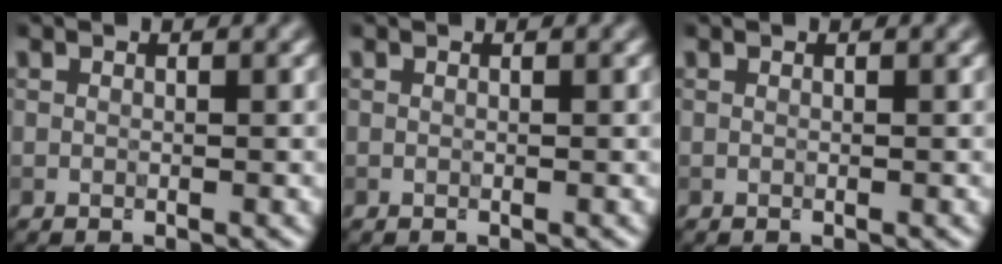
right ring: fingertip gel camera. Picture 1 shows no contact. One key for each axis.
{"total": 0.0}
{"total": 0.0}